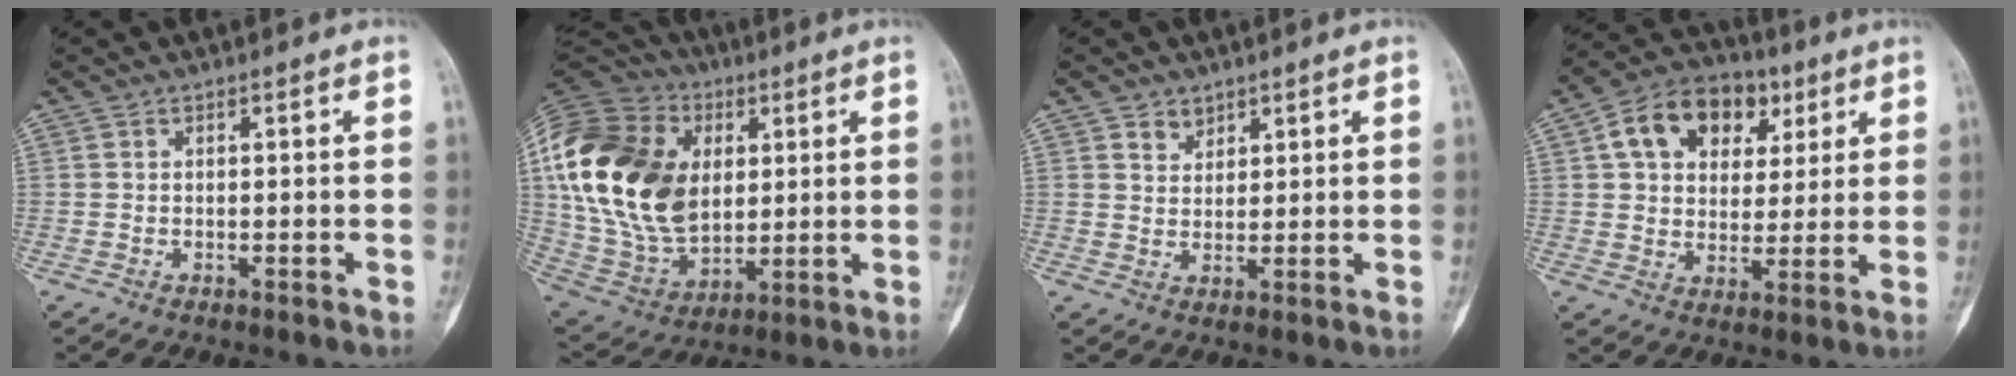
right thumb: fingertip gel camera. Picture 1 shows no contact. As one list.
[{"total": 28.6, "force": [4.8, 19.9, 20.0], "torque": [-0.395, -0.001, 0.097]}, {"total": 3.1, "force": [2.1, 2.2, 0.6], "torque": [0.006, -0.015, 0.038]}, {"total": 15.2, "force": [5.8, 10.9, 8.9], "torque": [-0.112, 0.003, 0.090]}]